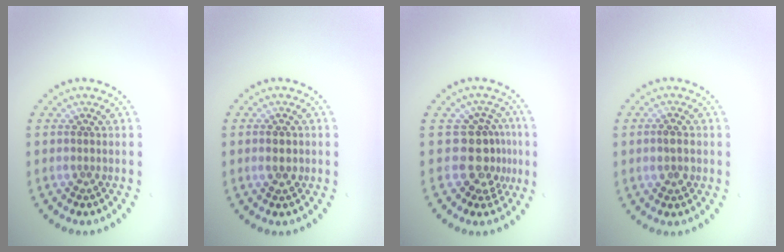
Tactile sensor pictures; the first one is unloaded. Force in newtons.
{"total": 2.1, "press": 2.1, "slide": 0.2}
{"total": 3.5, "press": 2.7, "slide": 2.3}
{"total": 1.8, "press": 1.8, "slide": 0.2}